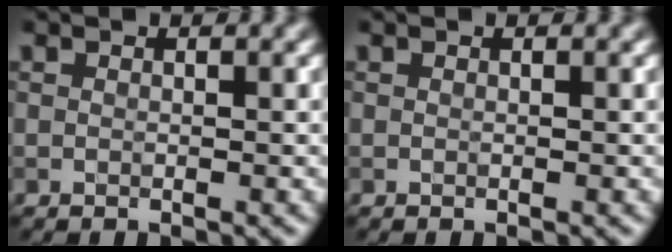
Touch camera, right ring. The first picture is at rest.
{"total": 0.0}